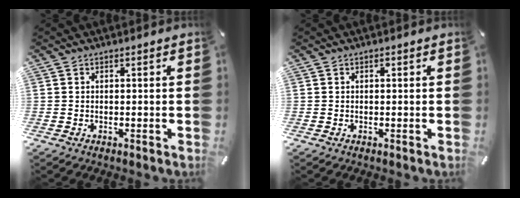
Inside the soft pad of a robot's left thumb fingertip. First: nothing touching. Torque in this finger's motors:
{"motor_torque": [0.11, 0.13, 0.07, -0.16, 0.03]}